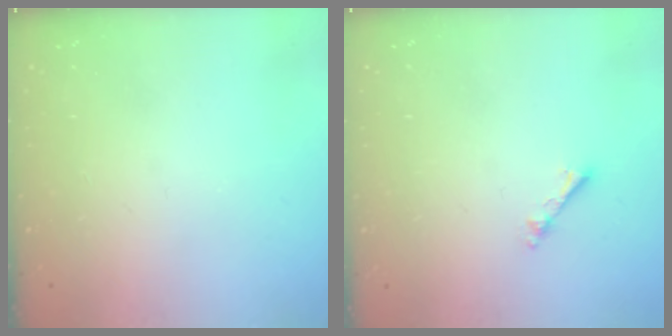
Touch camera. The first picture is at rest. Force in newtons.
{"total": 1.7, "press": 1.7, "slide": 0.3}